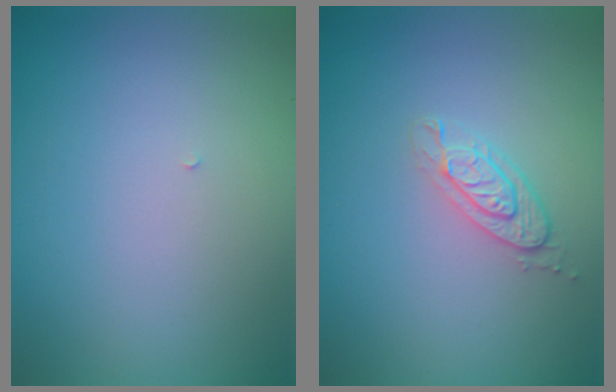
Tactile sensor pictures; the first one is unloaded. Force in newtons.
{"total": 2.1, "press": 1.8, "slide": 1.1}